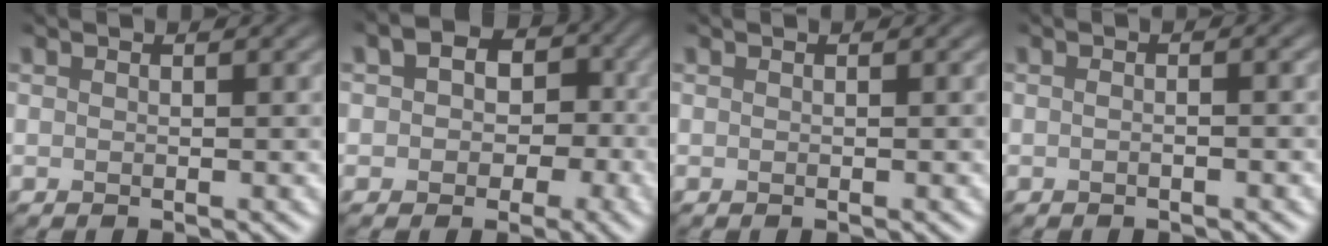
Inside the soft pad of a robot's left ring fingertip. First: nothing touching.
{"total": 6.1, "force": [1.0, 4.7, 3.7], "torque": [-0.023, 0.005, 0.009]}
{"total": 0.0}
{"total": 1.1, "force": [-0.2, 0.3, 1.0], "torque": [-0.015, -0.004, -0.008]}